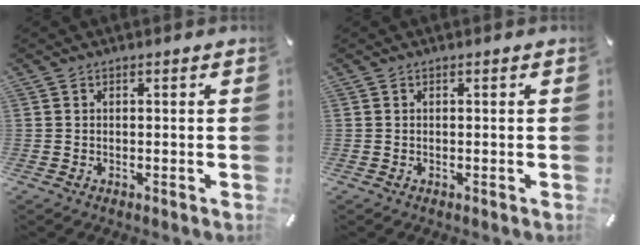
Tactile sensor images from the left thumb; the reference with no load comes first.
{"total": 0.0}